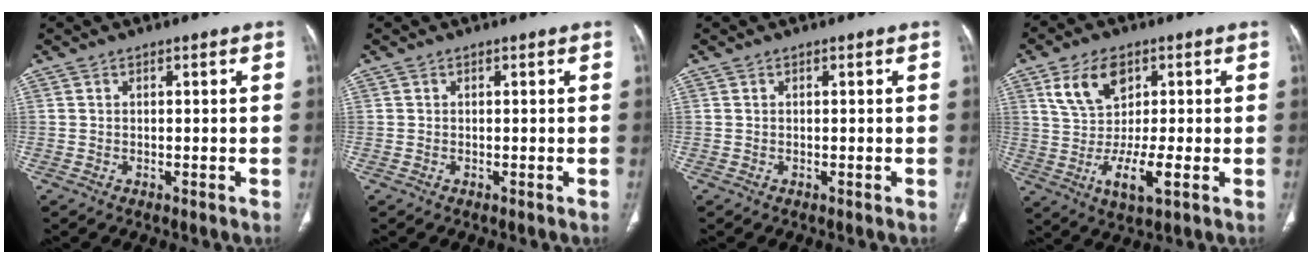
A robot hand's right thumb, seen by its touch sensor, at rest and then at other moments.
{"total": 0.0}
{"total": 0.0}
{"total": 11.5, "force": [1.8, 5.9, 9.7], "torque": [-0.174, -0.010, 0.035]}